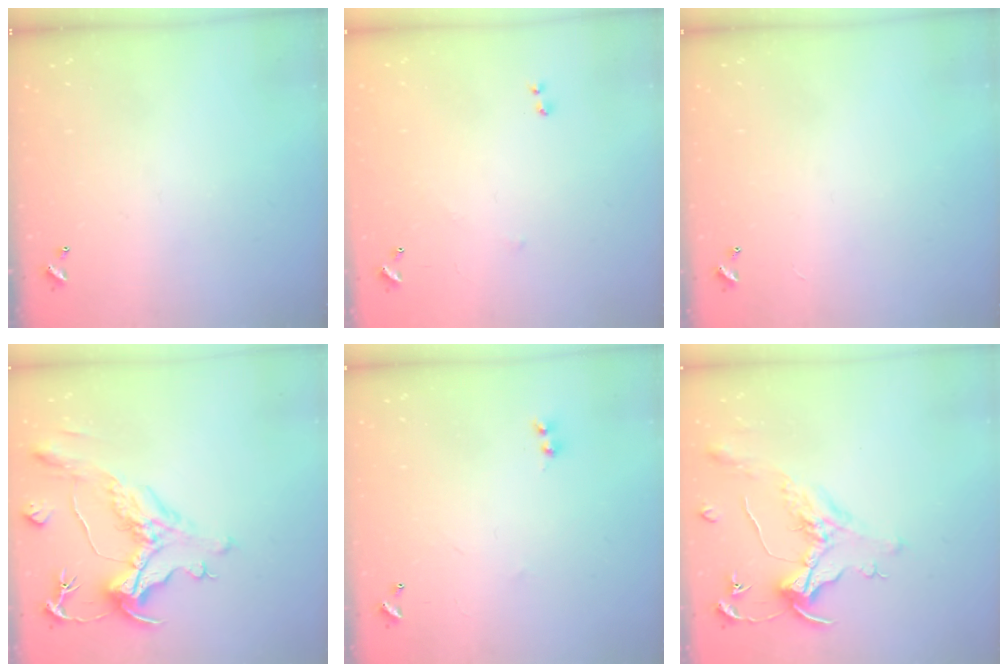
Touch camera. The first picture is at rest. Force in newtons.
{"total": 7.7, "press": 7.7, "slide": 0.8}
{"total": 2.6, "press": 2.6, "slide": 0.3}
{"total": 1.9, "press": 0.8, "slide": 1.8}
{"total": 2.0, "press": 2.0, "slide": 0.5}
{"total": 1.6, "press": 1.4, "slide": 0.7}